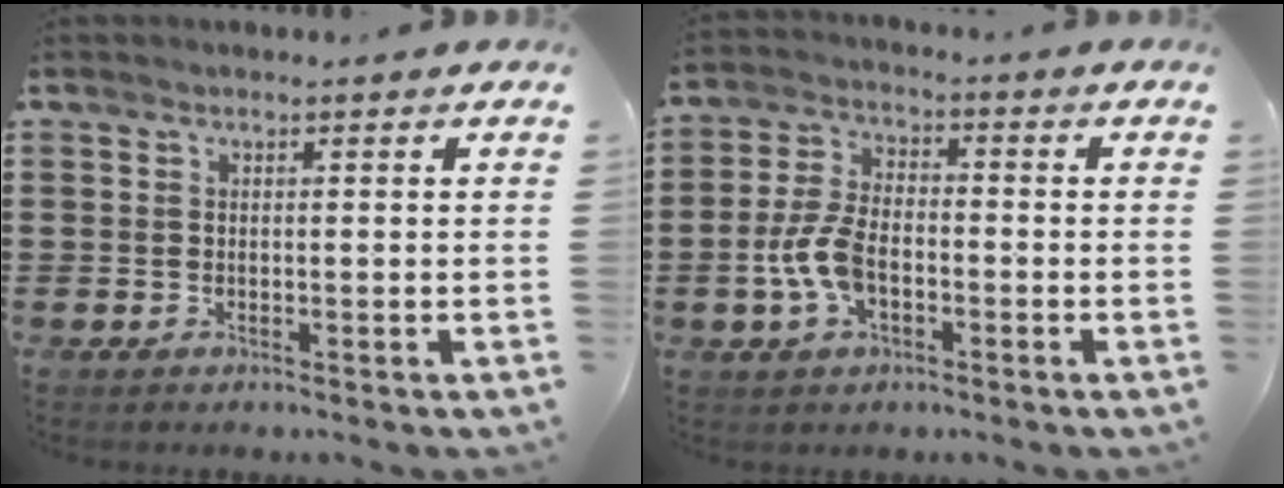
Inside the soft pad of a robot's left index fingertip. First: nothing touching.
{"total": 7.3, "force": [-2.2, 4.1, 5.7], "torque": [-0.145, -0.002, -0.051]}